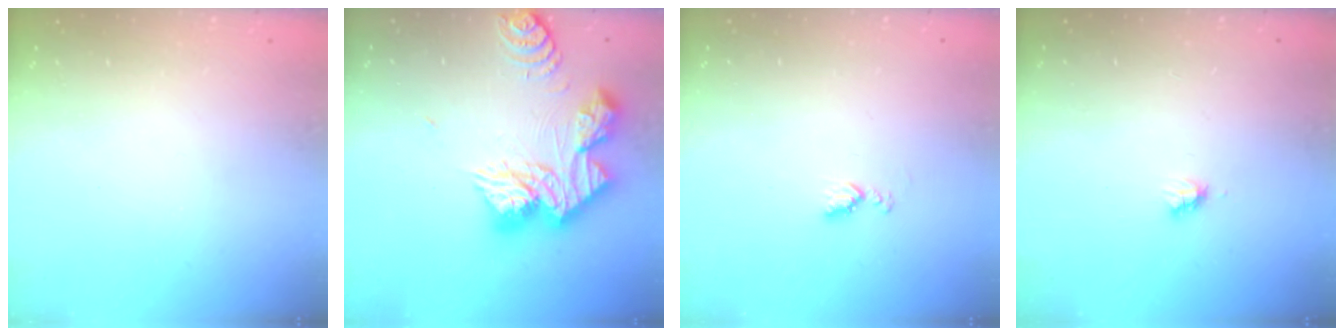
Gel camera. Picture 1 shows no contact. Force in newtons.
{"total": 19.9, "press": 19.8, "slide": 1.7}
{"total": 4.5, "press": 4.5, "slide": 0.6}
{"total": 2.7, "press": 2.7, "slide": 0.2}